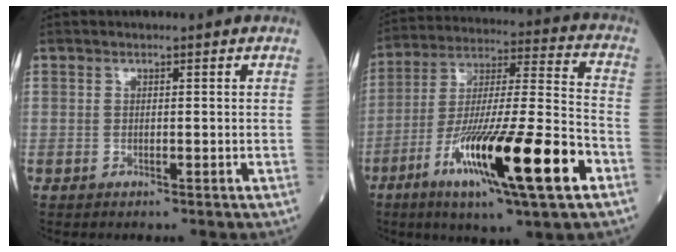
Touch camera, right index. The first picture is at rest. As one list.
[{"total": 23.0, "force": [-10.0, 1.6, 20.7], "torque": [-0.354, -0.037, -0.172]}]